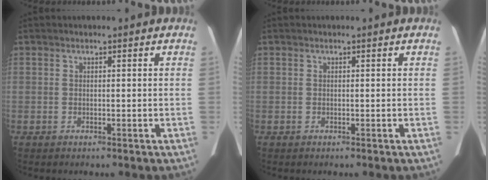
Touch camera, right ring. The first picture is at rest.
{"total": 0.0}